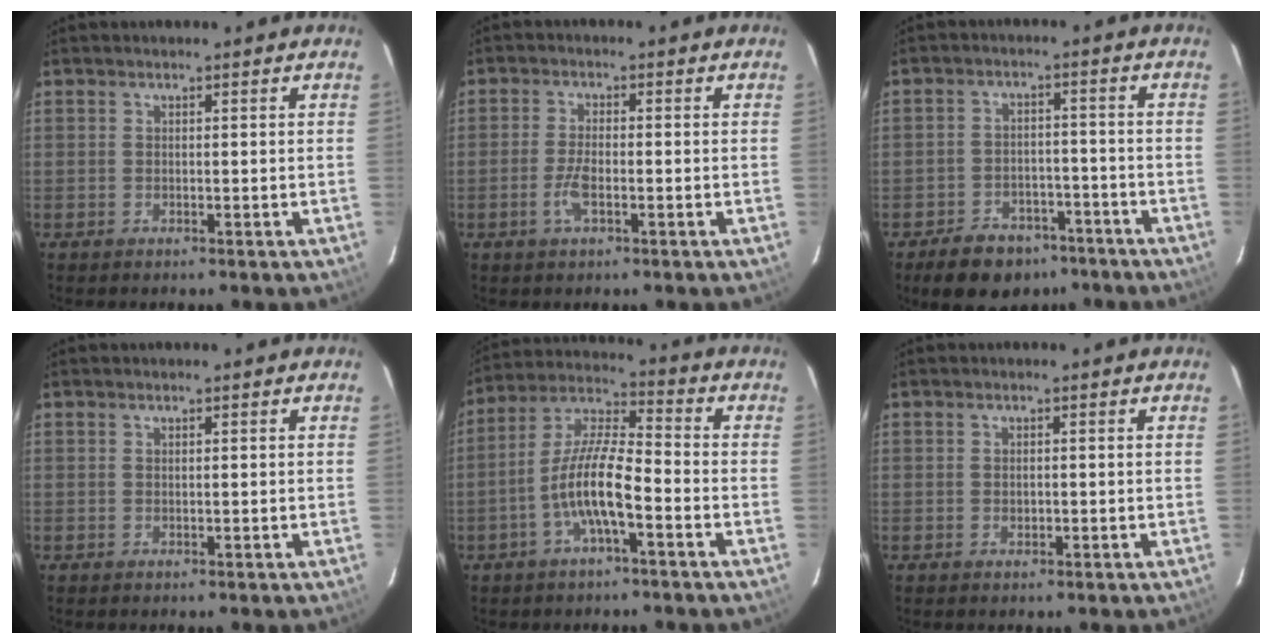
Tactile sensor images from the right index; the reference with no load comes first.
{"total": 4.1, "force": [-1.6, 1.3, 3.5], "torque": [-0.078, -0.001, -0.031]}
{"total": 10.9, "force": [-7.7, 6.7, 3.9], "torque": [-0.094, 0.021, -0.098]}
{"total": 0.0}
{"total": 10.7, "force": [-4.2, 2.3, 9.5], "torque": [-0.200, 0.007, -0.084]}
{"total": 1.1, "force": [-0.2, 0.8, 0.8], "torque": [-0.014, 0.003, -0.003]}